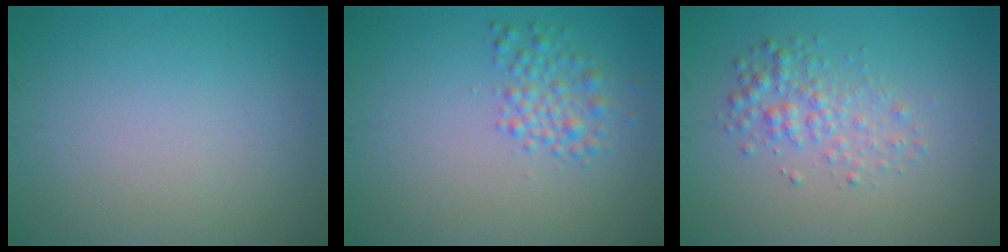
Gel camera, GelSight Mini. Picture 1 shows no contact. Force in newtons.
{"total": 2.3, "press": 2.3, "slide": 0.1}
{"total": 2.5, "press": 2.5, "slide": 0.0}